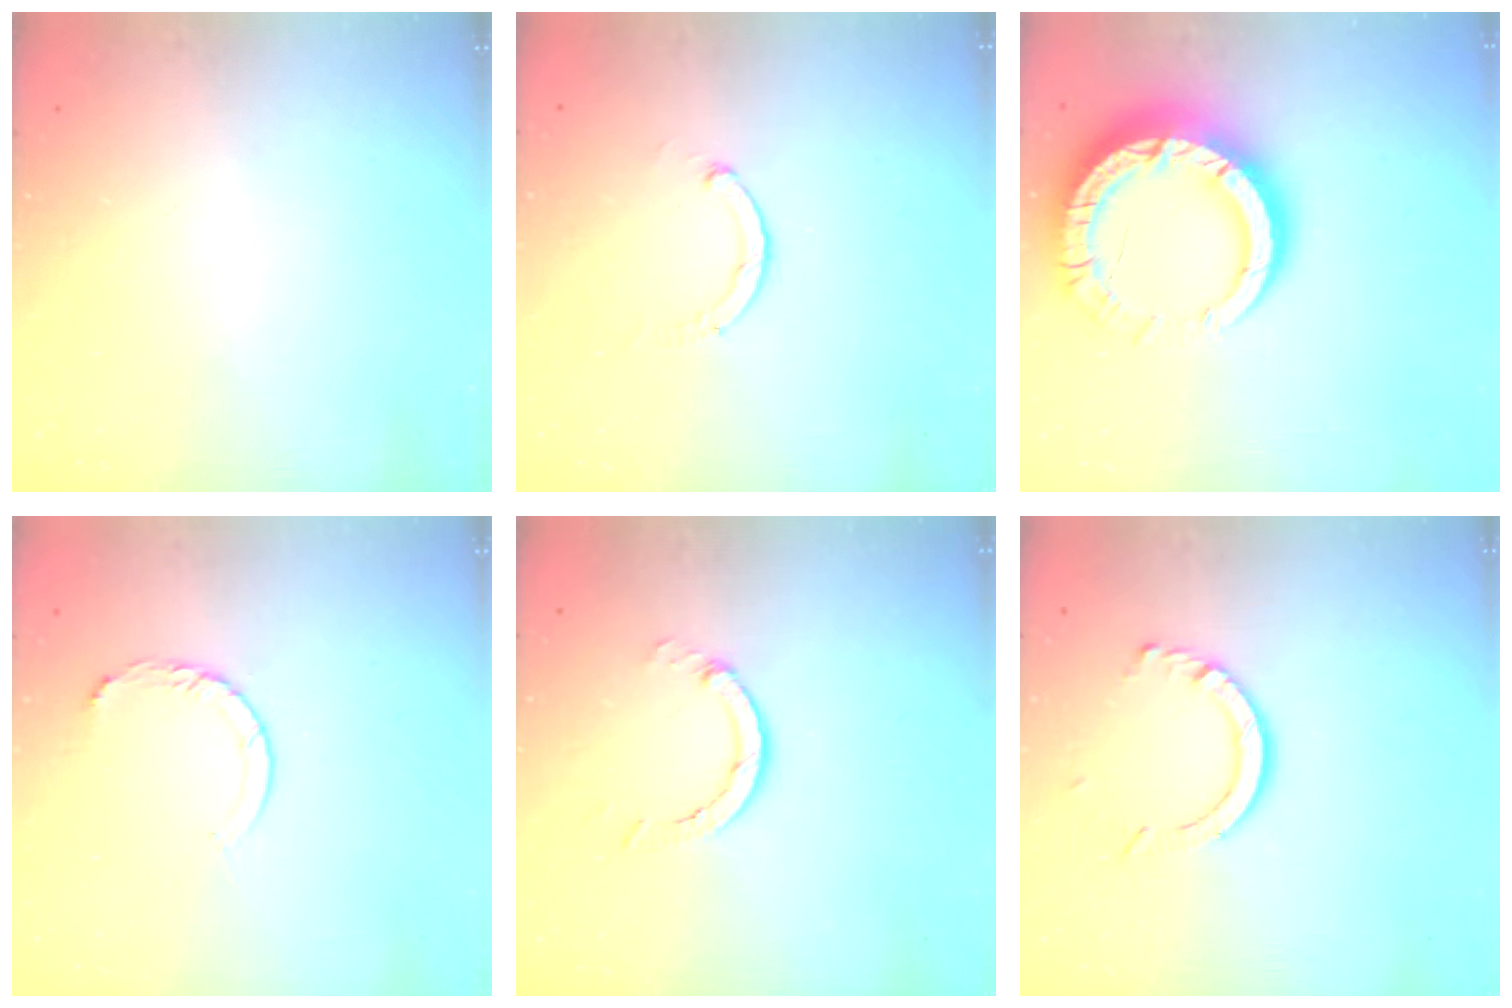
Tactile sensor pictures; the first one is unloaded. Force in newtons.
{"total": 1.1, "press": 1.0, "slide": 0.3}
{"total": 17.7, "press": 17.7, "slide": 1.5}
{"total": 5.7, "press": 5.7, "slide": 0.6}
{"total": 3.7, "press": 3.7, "slide": 0.1}
{"total": 8.4, "press": 8.3, "slide": 0.7}